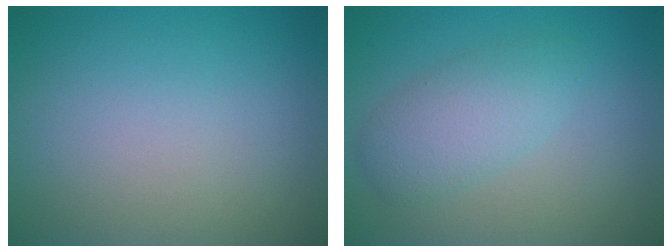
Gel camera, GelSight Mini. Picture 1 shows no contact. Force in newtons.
{"total": 3.4, "press": 3.4, "slide": 0.1}